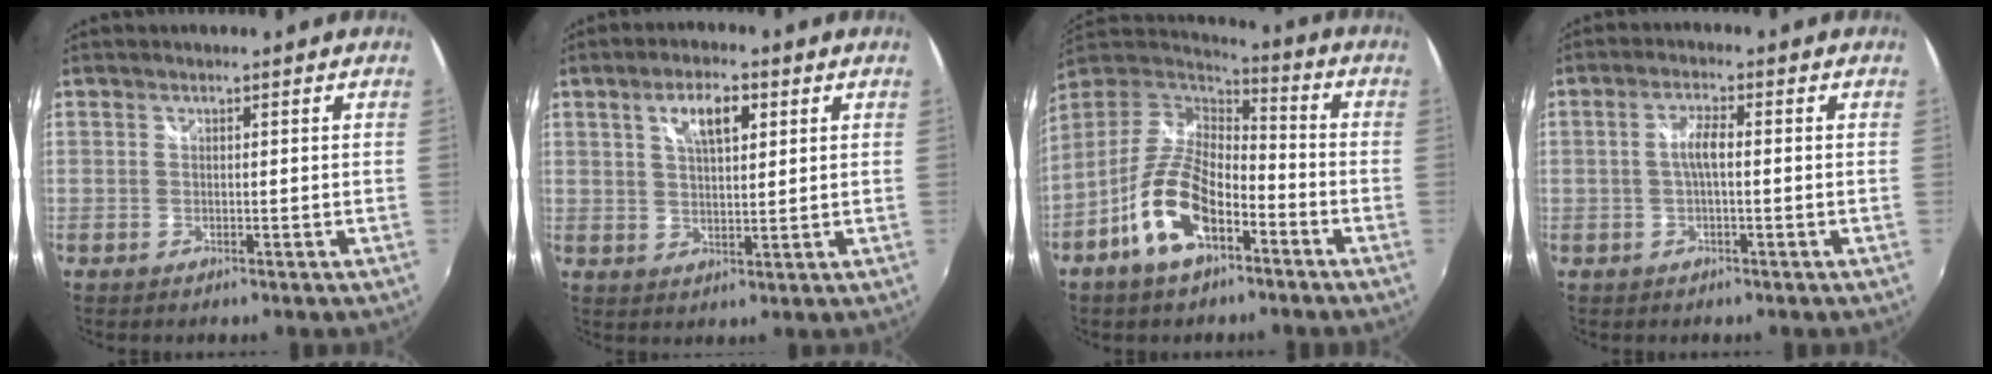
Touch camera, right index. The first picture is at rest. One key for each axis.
{"total": 6.7, "fx": 2.8, "fy": 2.6, "fz": 5.5, "tx": -0.094, "ty": 0.011, "tz": 0.049}
{"total": 14.6, "fx": -7.2, "fy": 6.9, "fz": 10.6, "tx": -0.220, "ty": -0.002, "tz": -0.132}
{"total": 3.2, "fx": -0.2, "fy": 0.6, "fz": 3.2, "tx": -0.062, "ty": 0.005, "tz": -0.003}